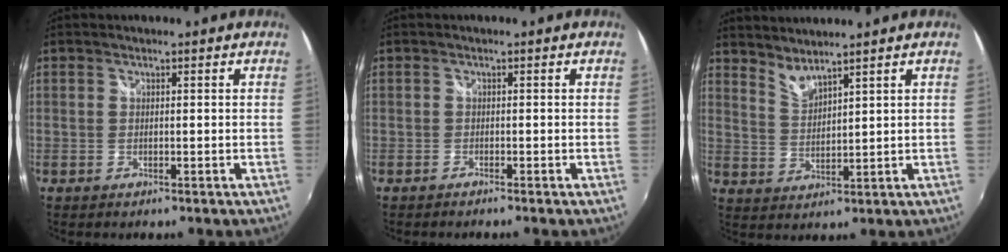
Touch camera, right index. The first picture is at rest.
{"total": 0.6, "force": [-0.6, 0.0, 0.1], "torque": [-0.003, -0.004, -0.014]}
{"total": 4.1, "force": [3.9, 0.0, 1.3], "torque": [-0.024, -0.004, 0.073]}